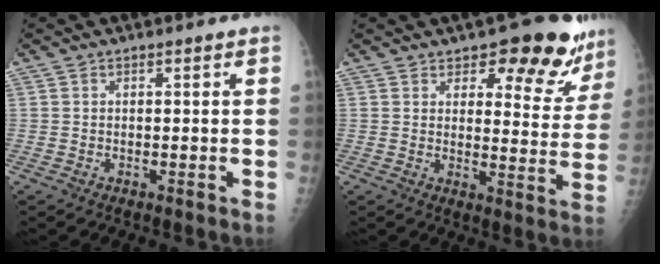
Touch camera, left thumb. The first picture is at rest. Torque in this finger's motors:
{"motor_torque": [0.07, 0.45, -0.08, -0.24, 0.06]}